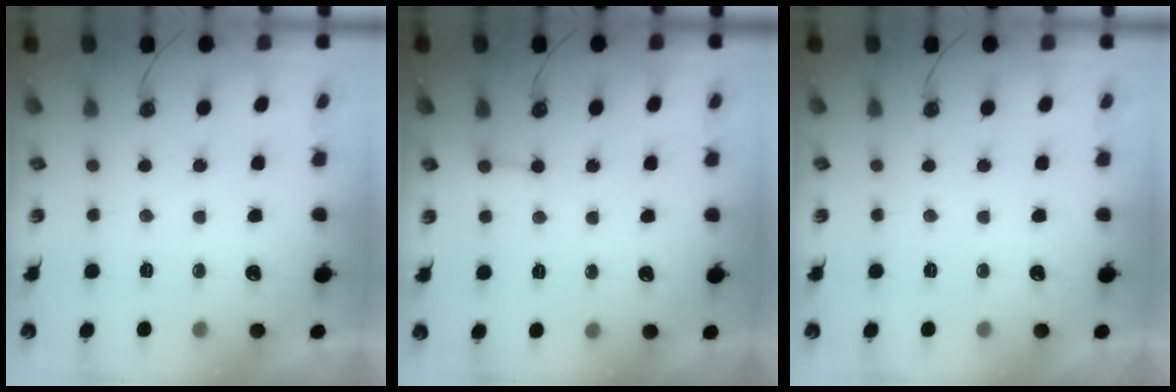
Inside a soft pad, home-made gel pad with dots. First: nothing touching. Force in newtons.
{"total": 3.0, "press": 3.0, "slide": 0.2}
{"total": 0.0}